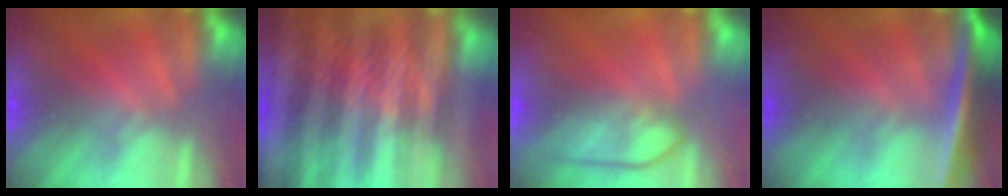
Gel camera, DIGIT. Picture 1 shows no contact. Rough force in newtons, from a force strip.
{"total": 6.1}
{"total": 7.4}
{"total": 5.9}